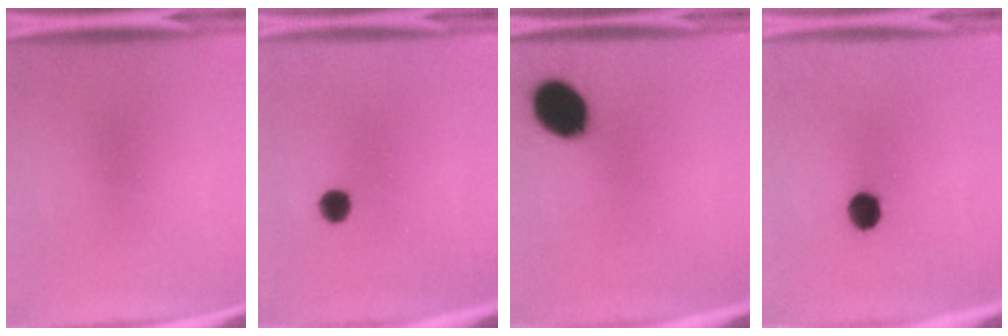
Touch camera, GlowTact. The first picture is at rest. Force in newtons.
{"total": 2.8}
{"total": 13.0}
{"total": 5.2}